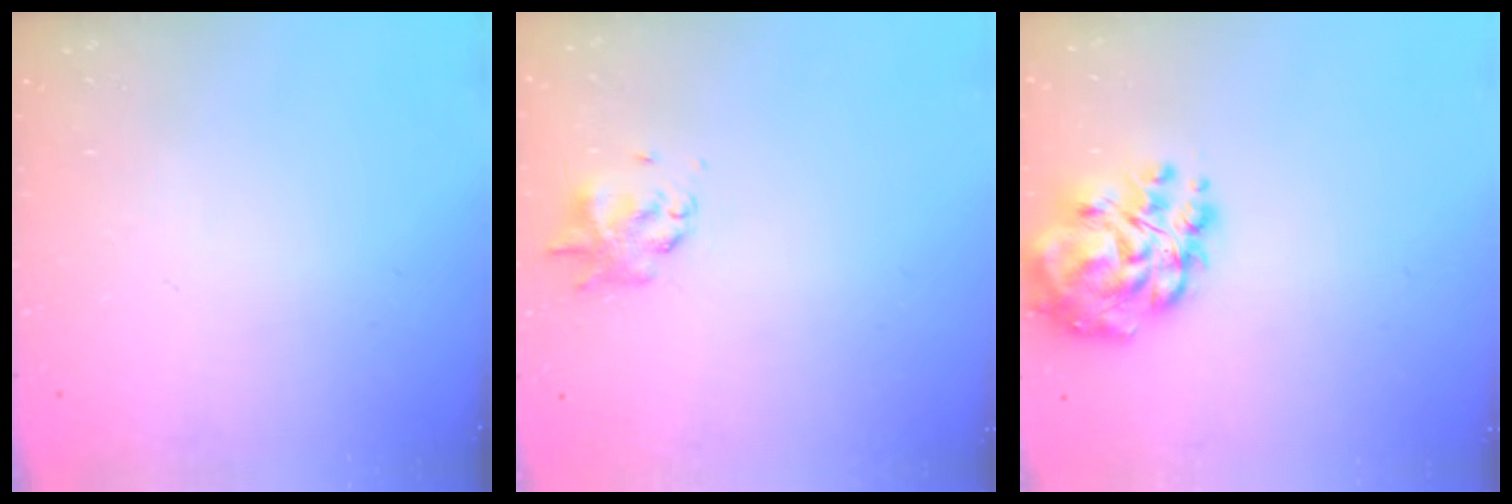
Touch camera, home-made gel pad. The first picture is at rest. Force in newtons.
{"total": 1.8, "press": 1.7, "slide": 0.4}
{"total": 14.7, "press": 13.9, "slide": 4.7}